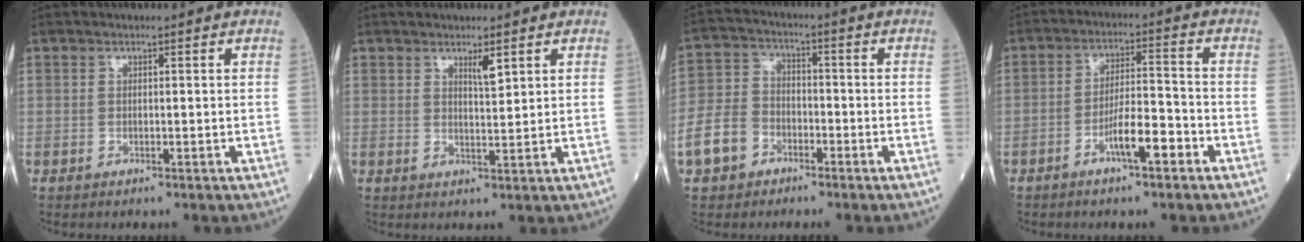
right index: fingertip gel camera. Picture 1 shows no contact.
{"total": 2.5, "force": [1.8, 0.3, 1.8], "torque": [-0.031, -0.001, 0.034]}
{"total": 8.3, "force": [-4.3, 6.0, 3.7], "torque": [-0.102, 0.015, -0.081]}
{"total": 6.3, "force": [-3.2, 1.1, 5.3], "torque": [-0.096, 0.006, -0.055]}